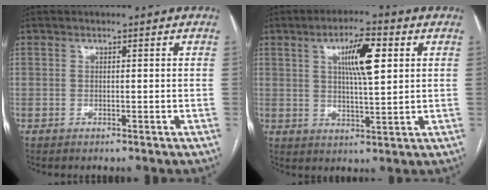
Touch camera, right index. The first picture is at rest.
{"total": 8.2, "force": [2.7, 1.6, 7.6], "torque": [-0.131, 0.008, 0.046]}